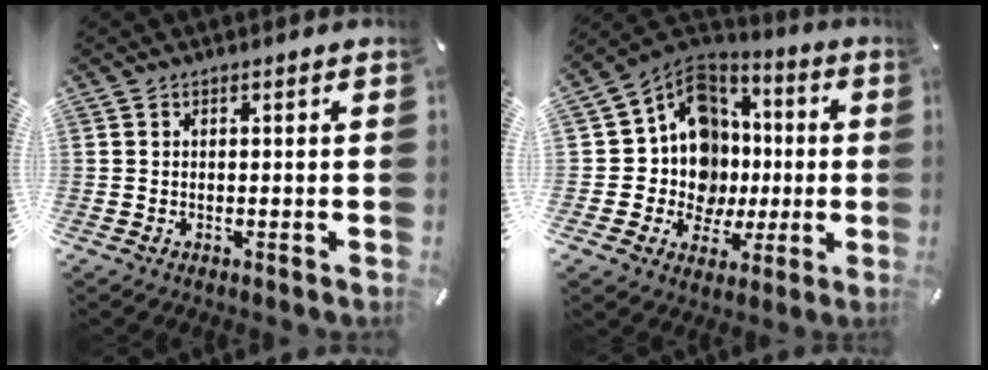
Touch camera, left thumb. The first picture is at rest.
{"total": 14.8, "force": [0.7, 13.7, 5.6], "torque": [-0.120, -0.031, 0.030]}